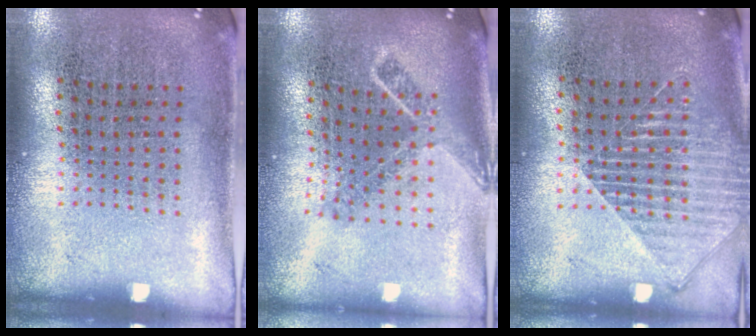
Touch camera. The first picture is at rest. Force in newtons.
{"total": 1.8, "press": 1.4, "slide": 1.2}
{"total": 1.5, "press": 1.4, "slide": 0.7}